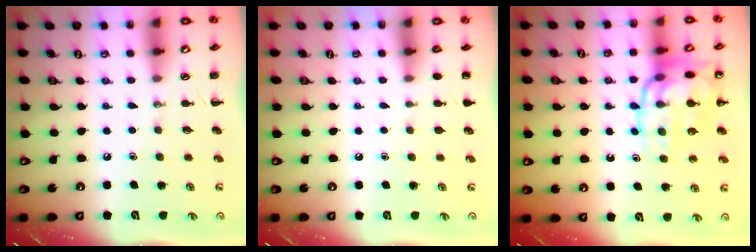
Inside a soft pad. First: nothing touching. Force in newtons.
{"total": 1.1, "press": 1.0, "slide": 0.2}
{"total": 16.1, "press": 16.0, "slide": 1.9}